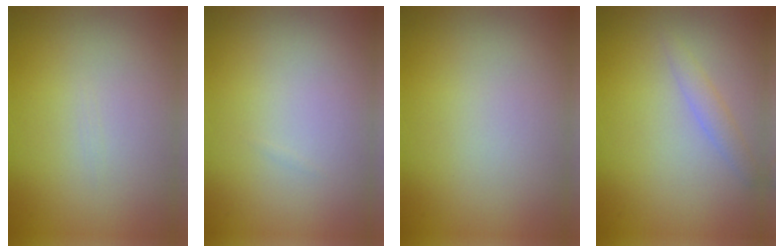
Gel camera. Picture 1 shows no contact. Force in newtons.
{"total": 0.0}
{"total": 0.0}
{"total": 1.5, "press": 1.5, "slide": 0.2}